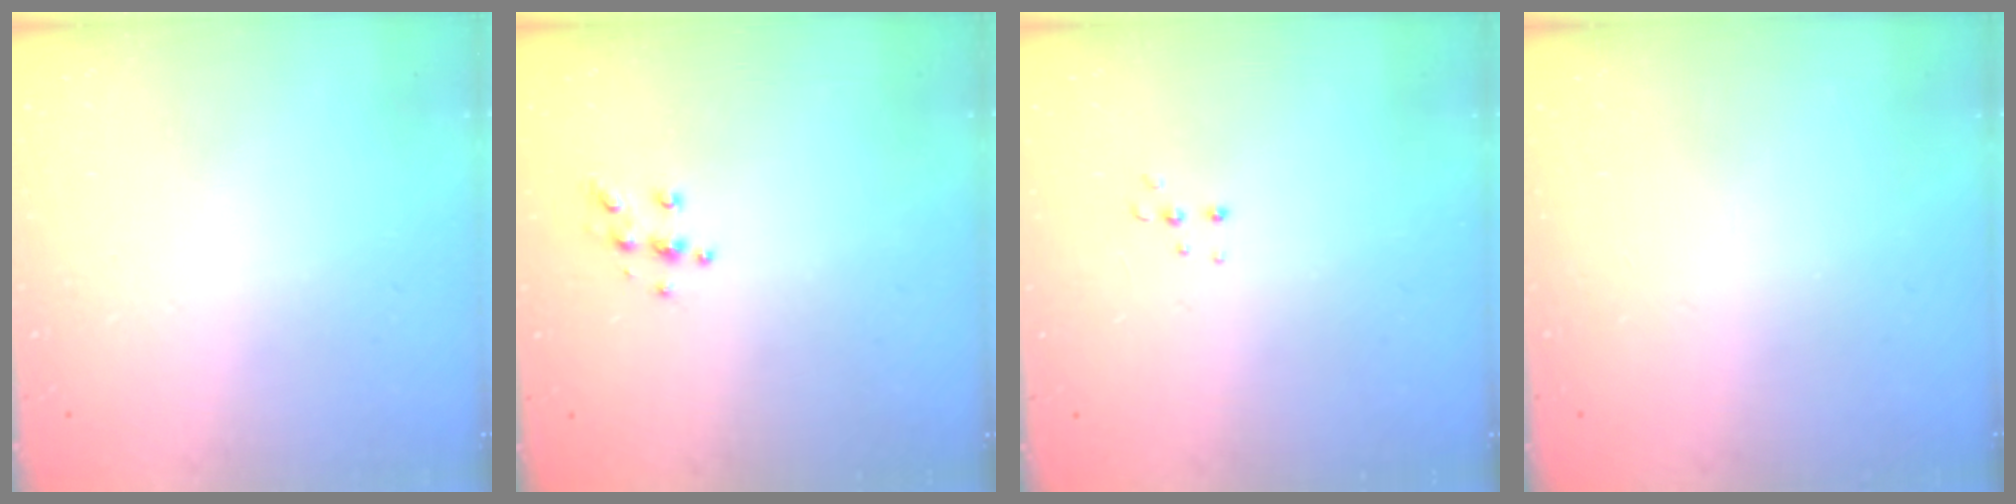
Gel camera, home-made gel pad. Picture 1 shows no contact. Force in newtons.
{"total": 5.9, "press": 5.9, "slide": 0.5}
{"total": 4.0, "press": 3.9, "slide": 0.8}
{"total": 0.0}